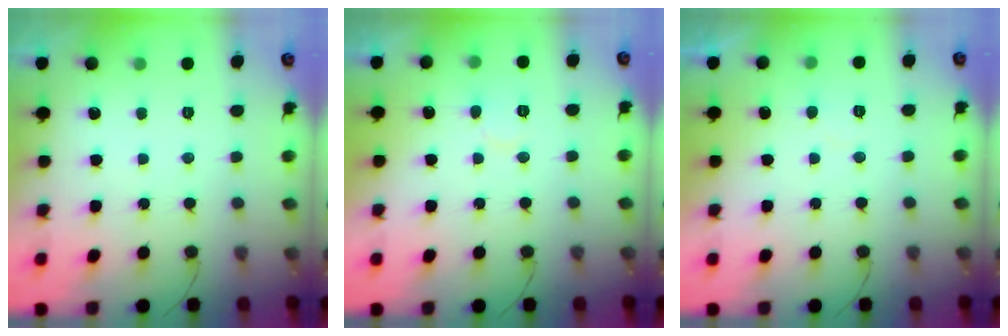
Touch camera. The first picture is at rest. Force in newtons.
{"total": 6.2, "press": 6.1, "slide": 0.8}
{"total": 3.7, "press": 3.6, "slide": 0.3}